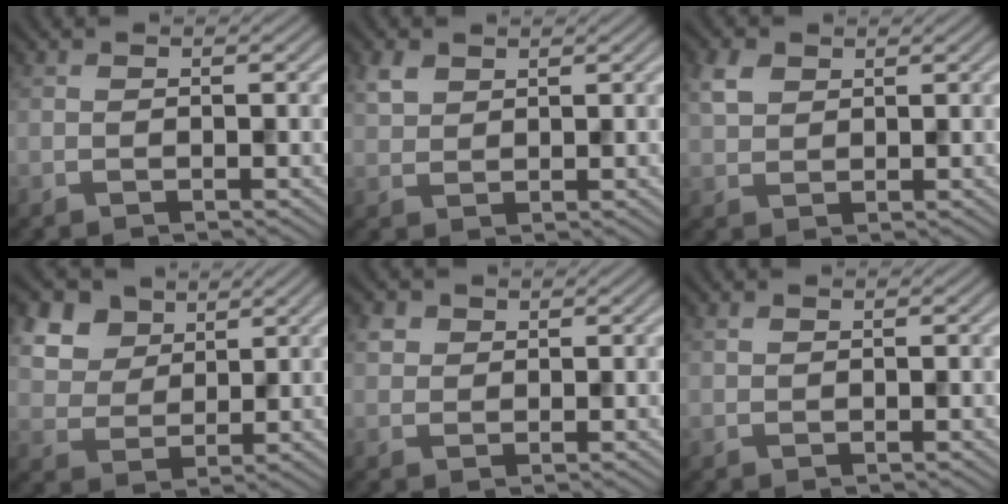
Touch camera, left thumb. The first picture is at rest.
{"total": 2.7, "force": [1.6, 1.7, 1.3], "torque": [-0.033, 0.003, 0.035]}
{"total": 3.2, "force": [1.6, 2.2, 1.7], "torque": [-0.044, 0.006, 0.031]}
{"total": 9.3, "force": [5.2, 6.4, 4.3], "torque": [-0.163, -0.001, 0.116]}
{"total": 2.1, "force": [1.0, 1.7, 0.6], "torque": [-0.019, 0.003, 0.019]}
{"total": 0.7, "force": [0.5, 0.4, 0.3], "torque": [-0.011, 0.001, 0.011]}